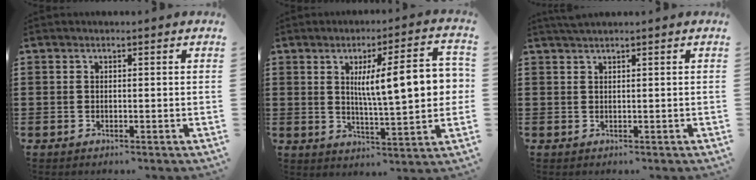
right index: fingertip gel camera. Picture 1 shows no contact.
{"total": 12.2, "force": [2.2, 2.8, 11.6], "torque": [-0.180, 0.001, 0.030]}
{"total": 1.0, "force": [1.0, 0.0, 0.3], "torque": [-0.007, 0.000, 0.019]}